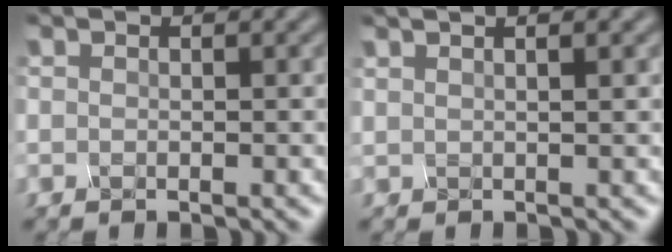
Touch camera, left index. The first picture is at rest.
{"total": 2.1, "force": [1.5, 0.5, 1.5], "torque": [-0.010, 0.026, 0.000]}